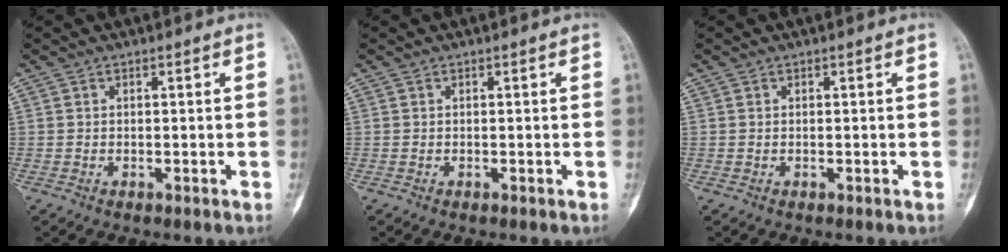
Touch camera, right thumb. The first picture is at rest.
{"total": 0.0}
{"total": 0.0}